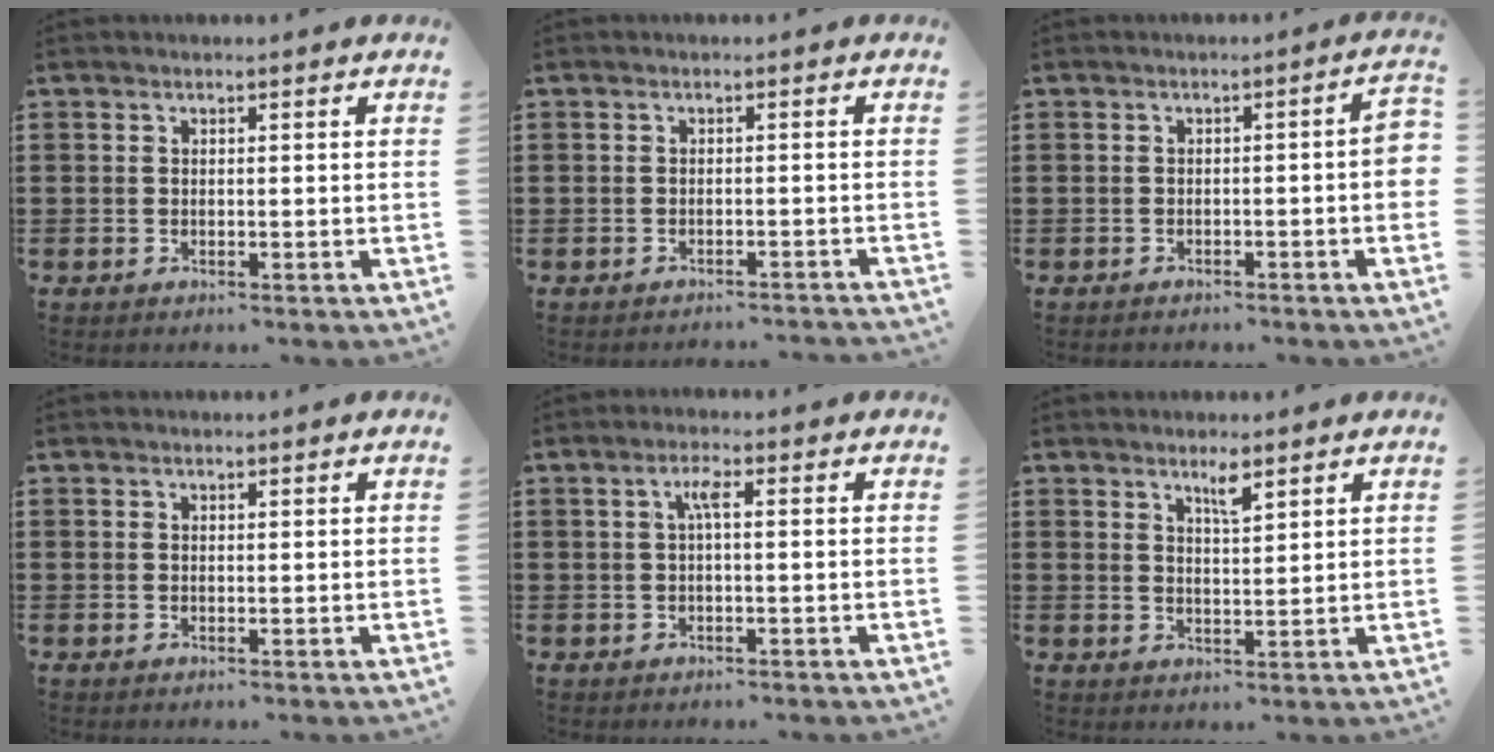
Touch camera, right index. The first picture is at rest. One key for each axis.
{"total": 1.3, "fx": -1.3, "fy": 0.0, "fz": 0.0, "tx": -0.003, "ty": 0.001, "tz": -0.028}
{"total": 3.0, "fx": -1.4, "fy": 0.4, "fz": 2.6, "tx": -0.031, "ty": -0.002, "tz": -0.027}
{"total": 0.0}
{"total": 2.6, "fx": 0.1, "fy": 0.3, "fz": 2.6, "tx": -0.051, "ty": 0.005, "tz": -0.001}
{"total": 3.0, "fx": 2.2, "fy": 0.5, "fz": 2.0, "tx": -0.035, "ty": -0.001, "tz": 0.036}